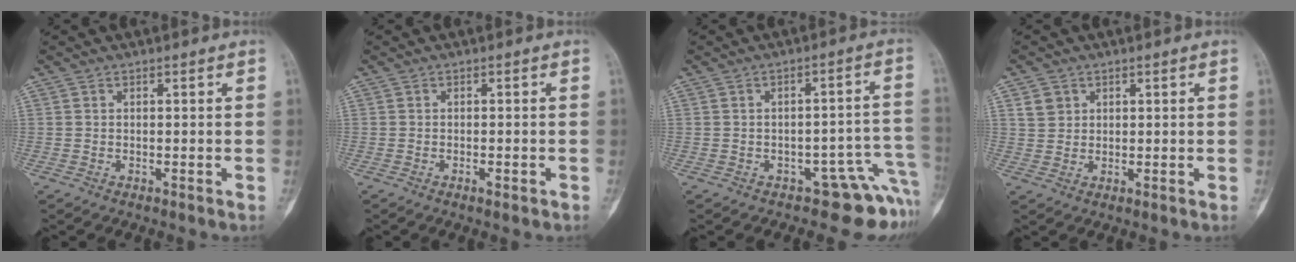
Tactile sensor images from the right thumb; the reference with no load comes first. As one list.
[{"total": 1.3, "force": [-0.7, 0.4, 1.0], "torque": [-0.015, 0.002, -0.010]}, {"total": 7.7, "force": [-5.0, 4.0, 4.3], "torque": [0.001, 0.076, -0.063]}, {"total": 3.2, "force": [1.5, 2.7, 0.9], "torque": [-0.003, -0.006, 0.030]}]